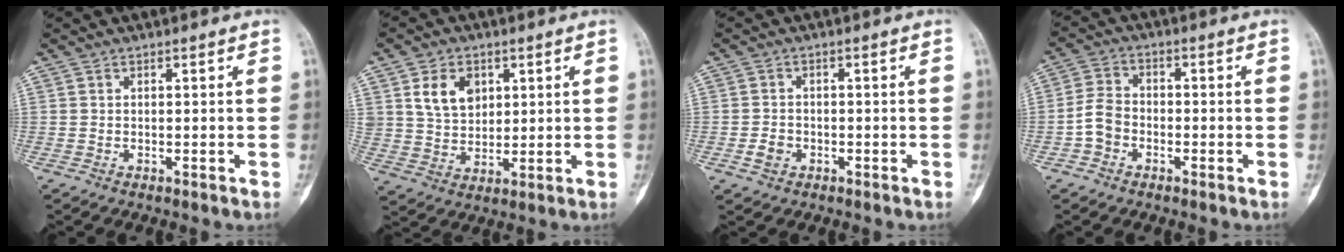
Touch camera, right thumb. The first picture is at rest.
{"total": 8.4, "force": [3.3, 6.2, 4.7], "torque": [-0.059, -0.017, 0.068]}
{"total": 2.6, "force": [-1.1, 2.1, 1.2], "torque": [-0.013, 0.010, -0.018]}
{"total": 5.3, "force": [-1.9, 4.1, 2.7], "torque": [-0.040, 0.023, -0.045]}